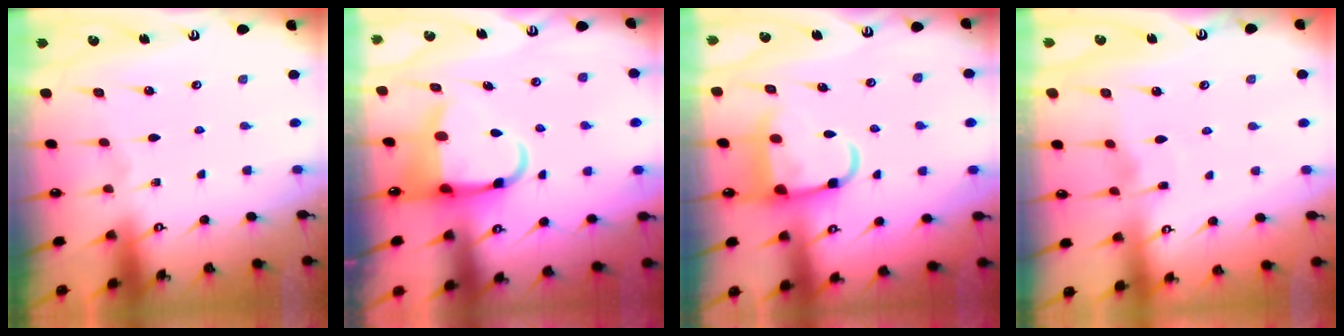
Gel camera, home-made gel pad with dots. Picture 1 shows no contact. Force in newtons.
{"total": 6.9, "press": 6.7, "slide": 1.5}
{"total": 8.8, "press": 8.6, "slide": 1.6}
{"total": 3.0, "press": 2.9, "slide": 0.4}